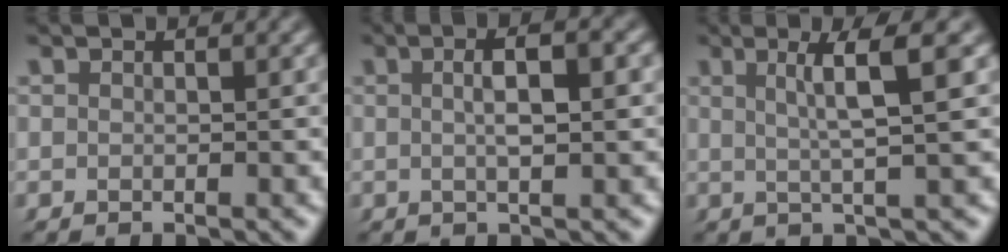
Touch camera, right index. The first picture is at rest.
{"total": 3.5, "force": [0.3, 0.7, 3.4], "torque": [-0.050, 0.009, 0.003]}
{"total": 3.9, "force": [1.3, -0.8, 3.5], "torque": [-0.055, 0.009, 0.019]}